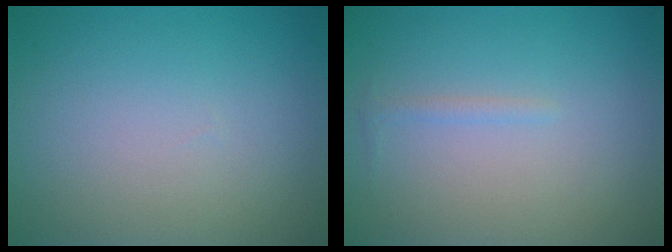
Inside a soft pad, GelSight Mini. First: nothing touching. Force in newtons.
{"total": 0.7, "press": 0.7, "slide": 0.0}